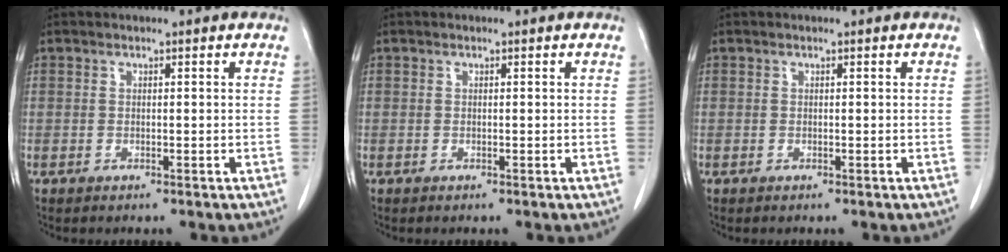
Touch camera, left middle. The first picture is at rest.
{"total": 0.0}
{"total": 0.0}